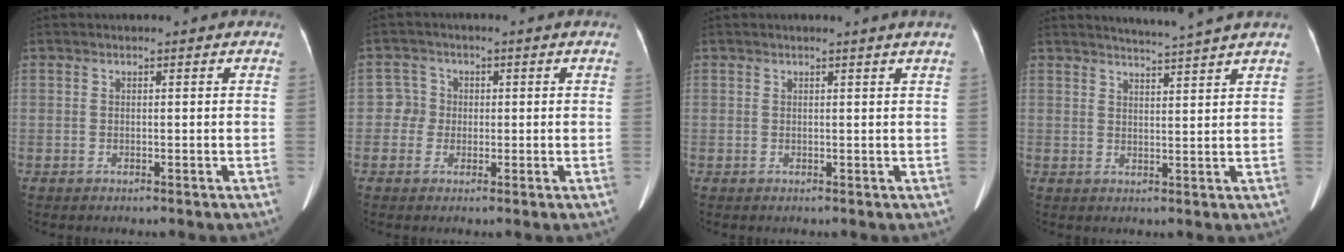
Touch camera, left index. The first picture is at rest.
{"total": 2.9, "force": [-0.2, 2.9, 0.1], "torque": [0.008, 0.011, -0.007]}
{"total": 1.4, "force": [1.1, -0.6, 0.6], "torque": [-0.020, -0.008, 0.017]}
{"total": 4.9, "force": [4.5, -1.6, 1.2], "torque": [-0.022, -0.003, 0.064]}